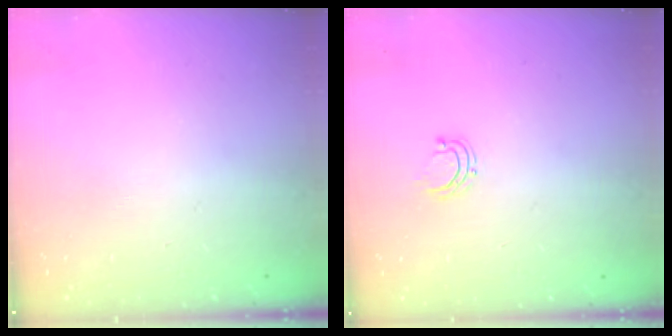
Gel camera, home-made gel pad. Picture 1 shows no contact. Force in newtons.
{"total": 4.3, "press": 4.3, "slide": 0.3}